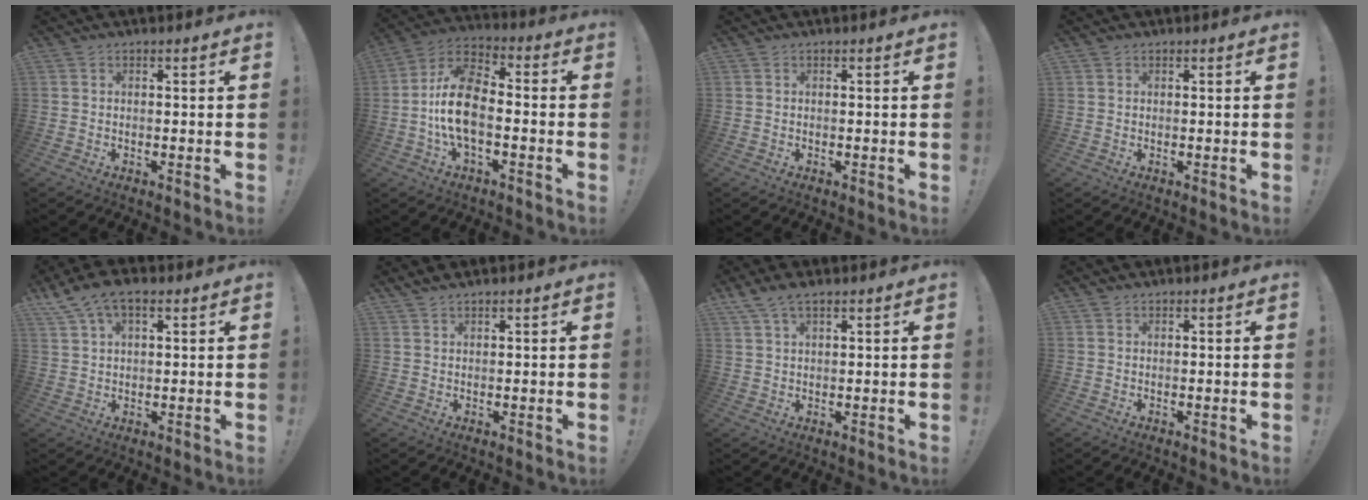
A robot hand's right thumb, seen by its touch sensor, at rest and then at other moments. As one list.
[{"total": 14.1, "force": [-3.2, 7.6, 11.4], "torque": [-0.227, 0.028, -0.054]}, {"total": 0.0}, {"total": 0.6, "force": [0.4, 0.4, 0.0], "torque": [0.008, -0.003, 0.007]}, {"total": 7.9, "force": [4.6, 3.8, 5.1], "torque": [-0.090, -0.008, 0.089]}, {"total": 2.1, "force": [2.0, 0.6, 0.6], "torque": [-0.006, -0.011, 0.036]}, {"total": 5.1, "force": [3.6, 1.9, 3.0], "torque": [-0.057, -0.012, 0.070]}, {"total": 0.8, "force": [0.7, 0.4, 0.0], "torque": [0.005, -0.003, 0.014]}]